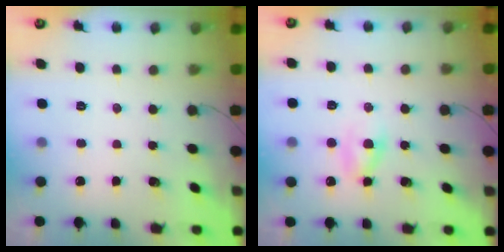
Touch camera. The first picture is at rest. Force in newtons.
{"total": 2.5, "press": 2.2, "slide": 1.1}